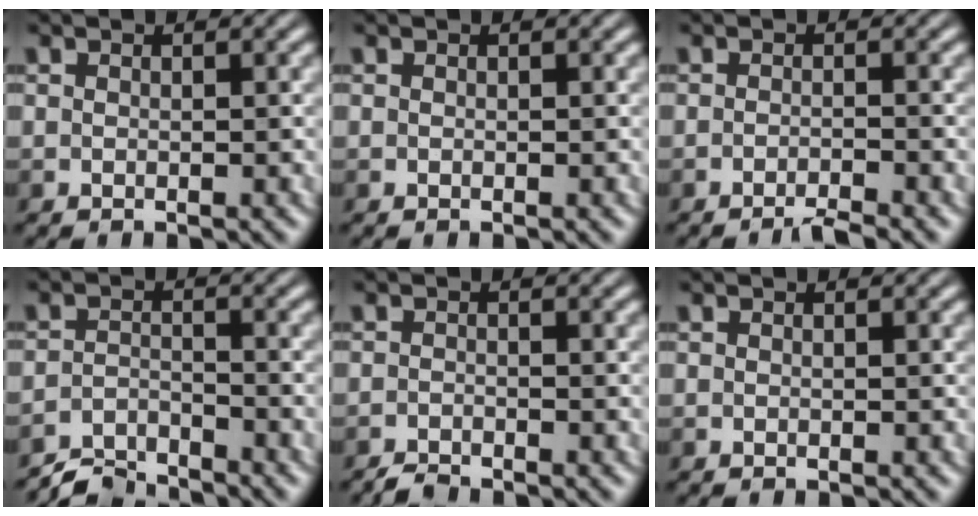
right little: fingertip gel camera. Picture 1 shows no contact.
{"total": 0.0}
{"total": 2.3, "force": [-1.8, 0.0, 1.4], "torque": [-0.016, -0.002, -0.034]}
{"total": 4.2, "force": [-4.2, 0.0, -0.3], "torque": [-0.005, 0.001, -0.084]}
{"total": 1.9, "force": [-1.8, 0.1, 0.7], "torque": [-0.013, -0.001, -0.035]}
{"total": 0.0}